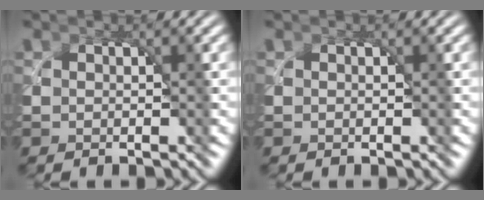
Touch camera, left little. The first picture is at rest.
{"total": 0.0}